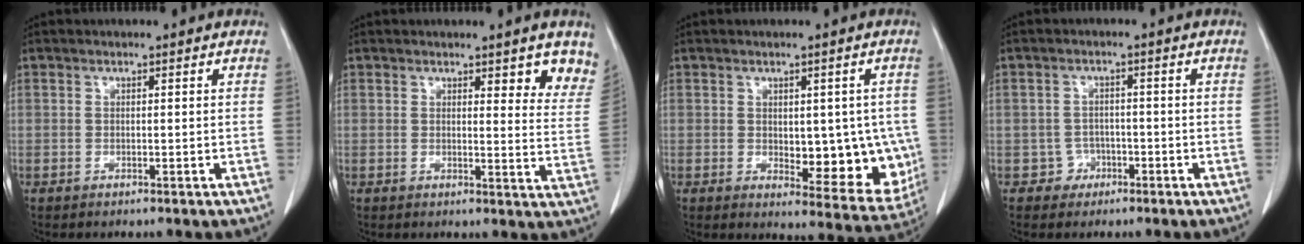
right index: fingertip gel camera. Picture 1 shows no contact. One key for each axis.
{"total": 7.0, "fx": 5.5, "fy": 1.8, "fz": 3.9, "tx": -0.025, "ty": -0.027, "tz": 0.047}
{"total": 11.6, "fx": -0.7, "fy": 5.6, "fz": 10.2, "tx": -0.117, "ty": -0.009, "tz": 0.009}
{"total": 2.8, "fx": -1.3, "fy": 2.4, "fz": -0.3, "tx": 0.018, "ty": 0.015, "tz": -0.022}